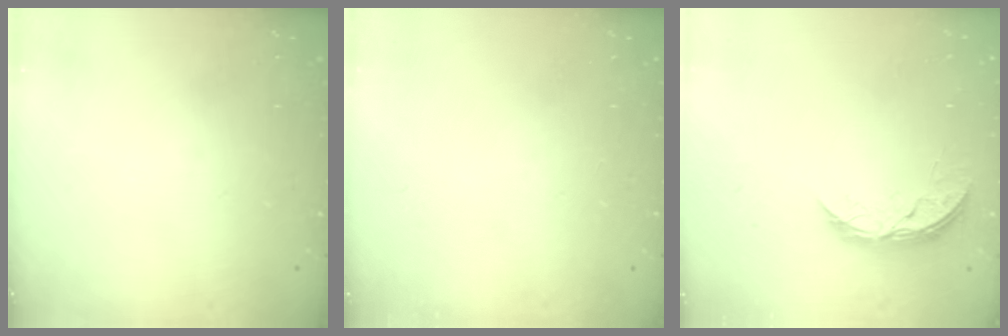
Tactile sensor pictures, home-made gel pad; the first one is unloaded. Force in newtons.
{"total": 0.0}
{"total": 5.4, "press": 5.4, "slide": 0.5}